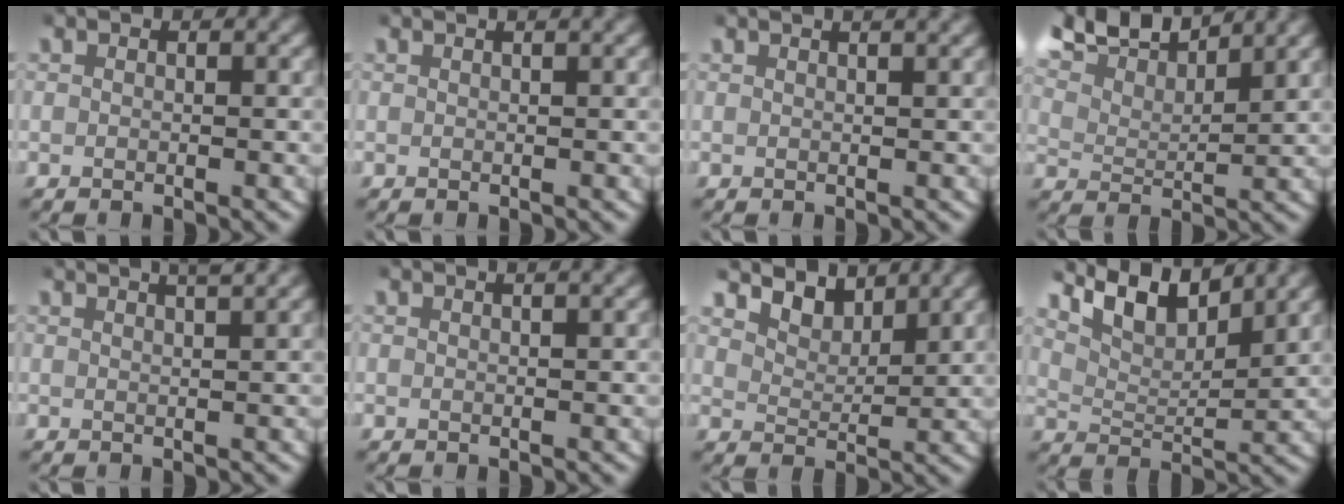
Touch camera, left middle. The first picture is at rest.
{"total": 1.4, "force": [1.0, 0.0, 1.0], "torque": [-0.006, 0.009, 0.011]}
{"total": 2.5, "force": [1.7, 0.4, 1.7], "torque": [-0.017, 0.010, 0.022]}
{"total": 7.9, "force": [6.6, 2.5, 3.5], "torque": [-0.080, 0.020, 0.101]}
{"total": 5.0, "force": [3.5, 1.7, 3.1], "torque": [-0.041, 0.015, 0.048]}
{"total": 2.1, "force": [1.5, 0.3, 1.5], "torque": [-0.014, 0.011, 0.019]}
{"total": 5.0, "force": [3.8, 2.5, 2.1], "torque": [-0.047, 0.000, 0.062]}
{"total": 6.2, "force": [4.5, 2.4, 3.5], "torque": [-0.068, 0.000, 0.077]}